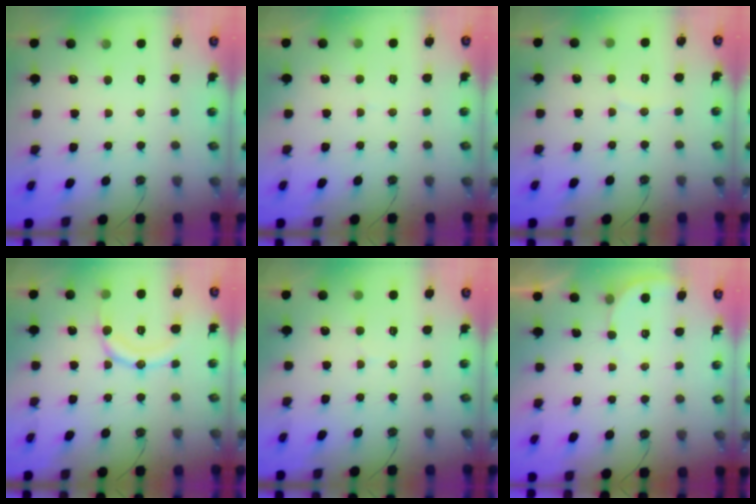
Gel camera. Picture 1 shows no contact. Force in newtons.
{"total": 2.0, "press": 2.0, "slide": 0.2}
{"total": 3.3, "press": 3.3, "slide": 0.4}
{"total": 12.8, "press": 12.7, "slide": 1.2}
{"total": 3.2, "press": 3.1, "slide": 0.7}
{"total": 1.6, "press": 1.6, "slide": 0.1}